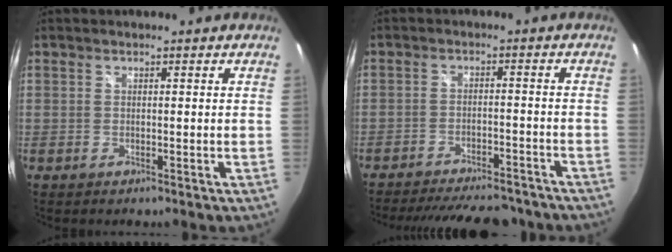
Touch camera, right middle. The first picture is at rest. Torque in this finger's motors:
{"motor_torque": [1.07, -1.07, 0.14, 0.04]}